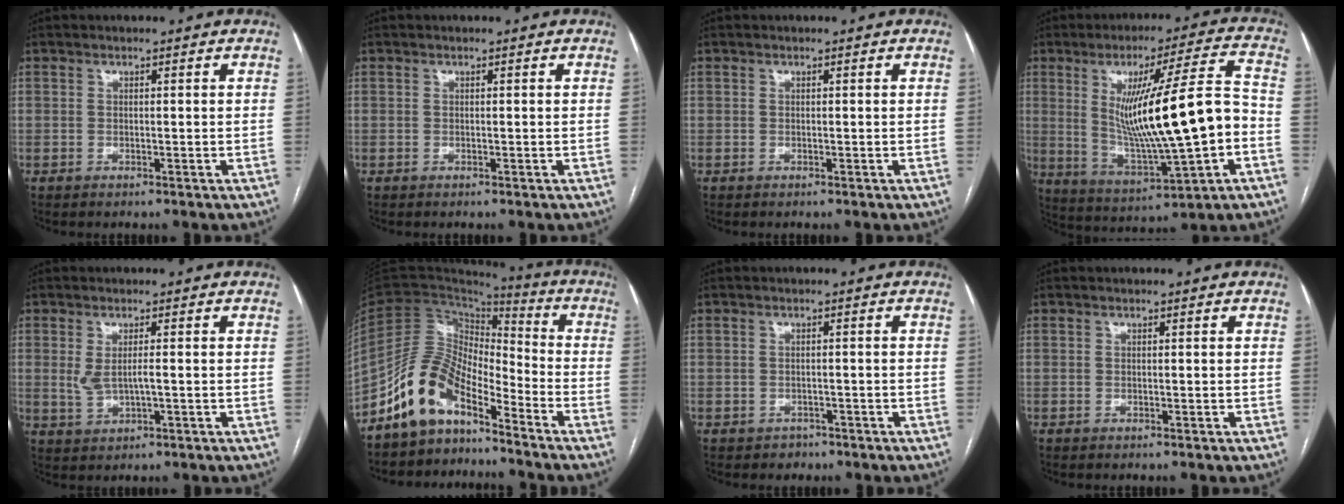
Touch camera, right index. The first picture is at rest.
{"total": 0.0}
{"total": 0.0}
{"total": 18.6, "force": [-0.9, 1.6, 18.5], "torque": [-0.312, 0.003, -0.004]}
{"total": 3.4, "force": [0.0, 1.1, 3.2], "torque": [-0.068, -0.001, 0.007]}
{"total": 10.3, "force": [-8.1, 4.4, 4.6], "torque": [-0.096, 0.039, -0.156]}
{"total": 1.8, "force": [-1.1, 1.4, 0.0], "torque": [-0.006, 0.005, -0.015]}
{"total": 0.0}